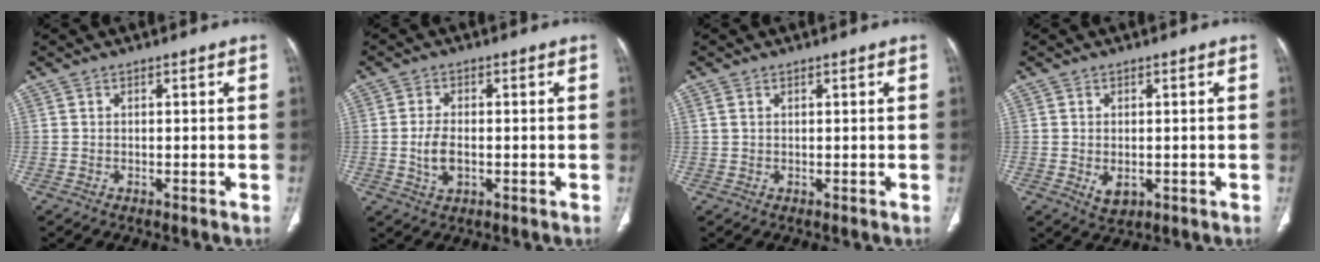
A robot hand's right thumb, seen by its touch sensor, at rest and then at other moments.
{"total": 4.1, "force": [-0.5, 2.3, 3.4], "torque": [-0.068, 0.000, -0.008]}
{"total": 1.0, "force": [0.5, 0.6, 0.7], "torque": [-0.020, 0.010, 0.016]}
{"total": 3.2, "force": [-0.6, 2.1, 2.3], "torque": [-0.034, -0.005, 0.001]}